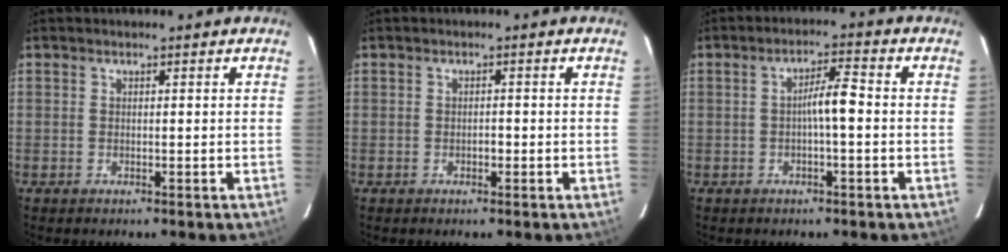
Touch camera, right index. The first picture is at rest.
{"total": 1.3, "force": [-0.5, 0.7, 1.0], "torque": [-0.018, 0.002, -0.008]}
{"total": 4.7, "force": [-0.4, 0.9, 4.6], "torque": [-0.082, 0.017, -0.005]}